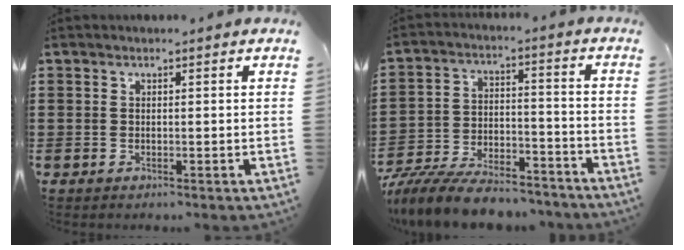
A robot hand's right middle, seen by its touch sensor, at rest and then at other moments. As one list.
[{"total": 9.4, "force": [-8.8, 1.8, 2.8], "torque": [-0.053, 0.020, -0.171]}]